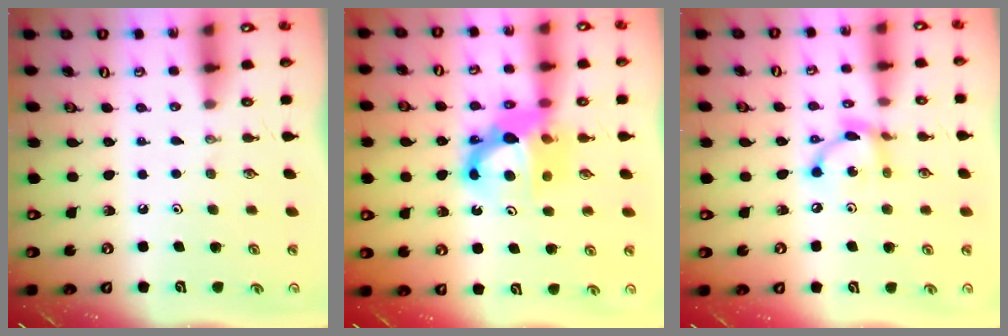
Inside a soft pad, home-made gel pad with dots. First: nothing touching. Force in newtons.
{"total": 11.5, "press": 11.5, "slide": 1.4}
{"total": 8.8, "press": 8.8, "slide": 0.3}